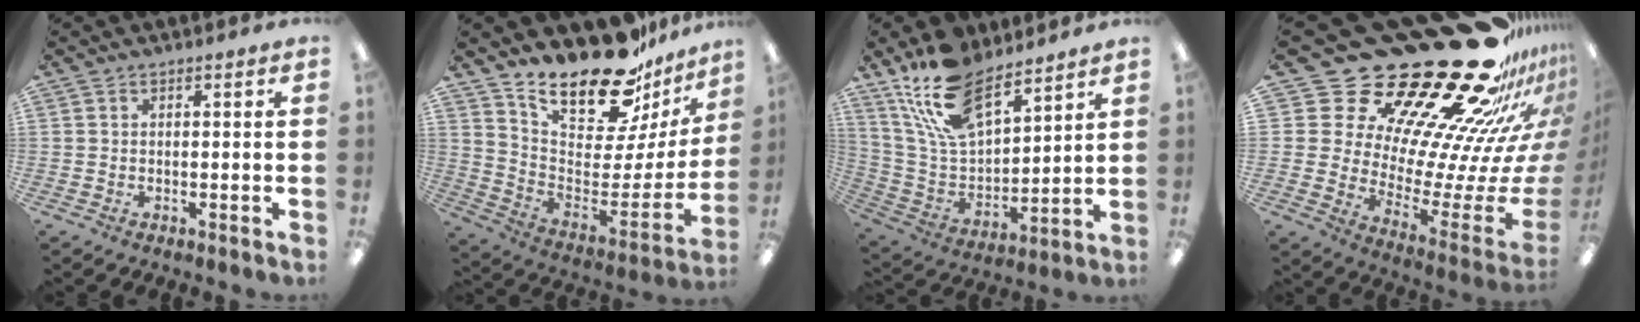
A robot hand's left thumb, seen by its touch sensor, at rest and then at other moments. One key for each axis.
{"total": 22.3, "fx": 18.4, "fy": 7.4, "fz": 10.1, "tx": -0.162, "ty": -0.139, "tz": 0.318}
{"total": 18.8, "fx": 13.7, "fy": 8.1, "fz": 9.9, "tx": -0.206, "ty": -0.067, "tz": 0.254}
{"total": 35.0, "fx": 24.8, "fy": 14.1, "fz": 20.3, "tx": -0.252, "ty": -0.261, "tz": 0.484}